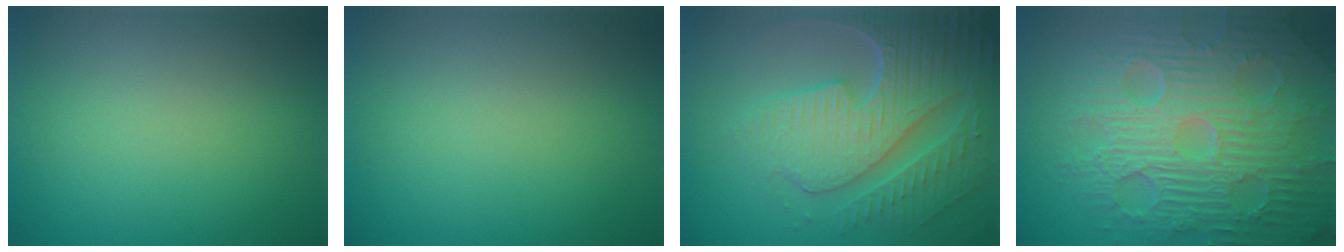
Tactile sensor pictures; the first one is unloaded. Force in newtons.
{"total": 0.0}
{"total": 8.9, "press": 6.3, "slide": 6.3}
{"total": 11.7, "press": 7.4, "slide": 9.0}